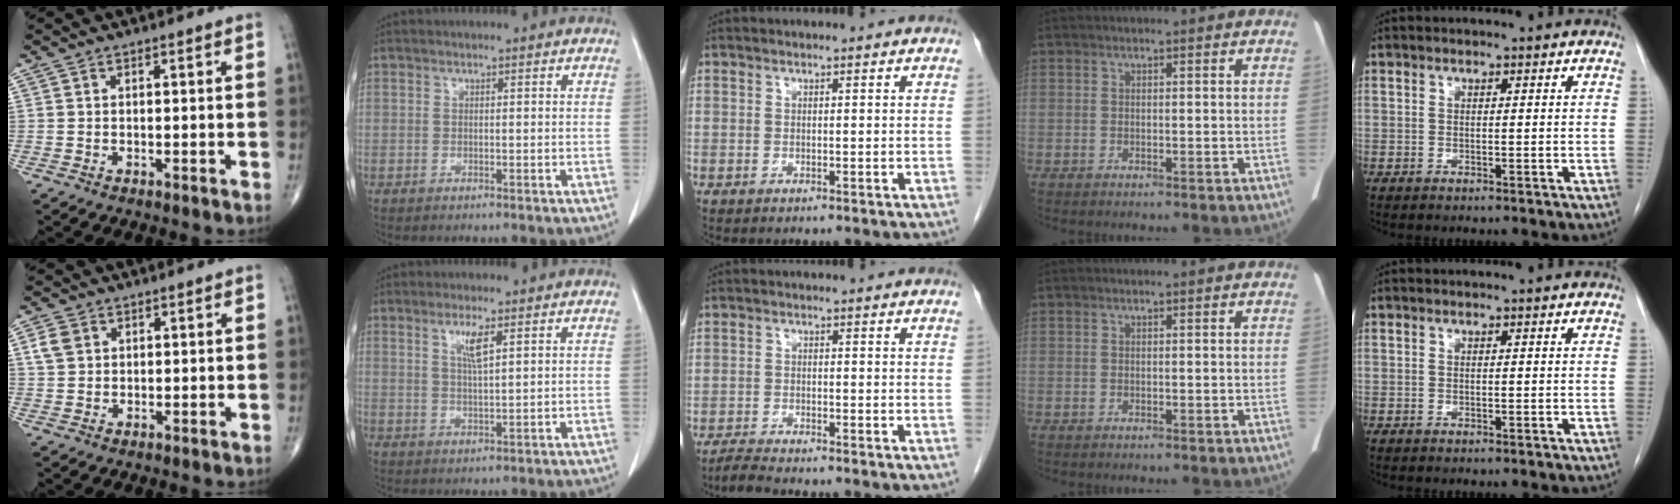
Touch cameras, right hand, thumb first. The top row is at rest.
{"thumb": {"total": 3.6, "force": [1.3, 2.8, 1.8], "torque": [-0.028, 0.003, 0.030]}, "index": {"total": 3.5, "force": [1.7, 0.1, 3.1], "torque": [-0.061, -0.003, 0.034]}, "middle": {"total": 2.3, "force": [-2.2, -0.5, 0.6], "torque": [-0.024, -0.013, -0.046]}}